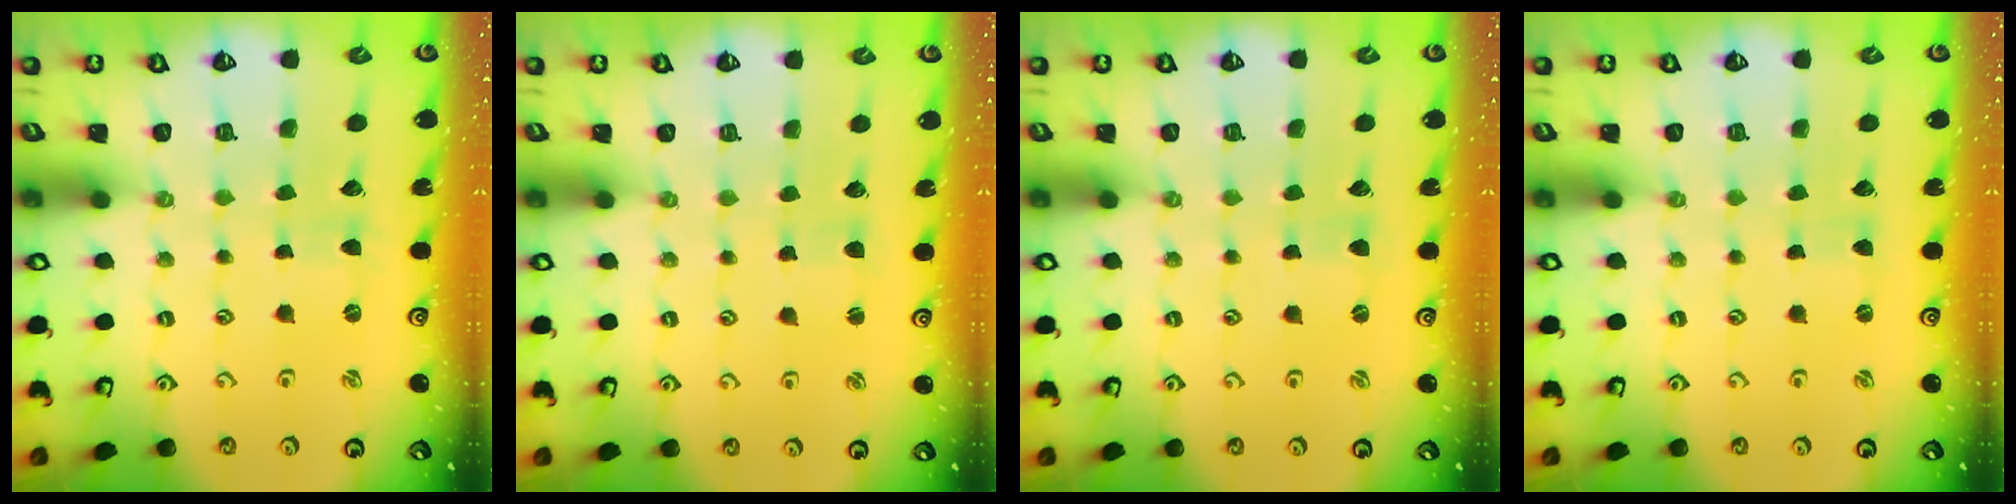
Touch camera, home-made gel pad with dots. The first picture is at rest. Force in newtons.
{"total": 1.7, "press": 1.7, "slide": 0.2}
{"total": 0.0}
{"total": 0.0}